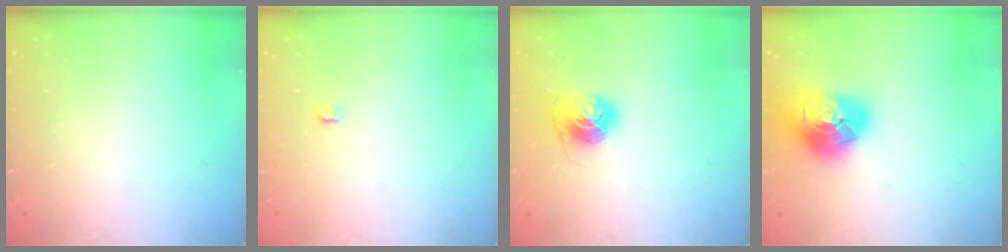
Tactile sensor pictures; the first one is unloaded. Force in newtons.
{"total": 3.7, "press": 3.7, "slide": 0.4}
{"total": 7.1, "press": 7.1, "slide": 0.5}
{"total": 18.3, "press": 18.2, "slide": 2.1}